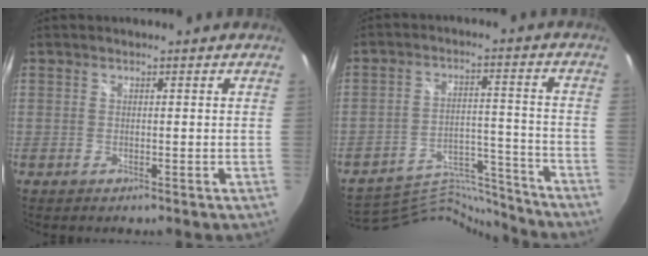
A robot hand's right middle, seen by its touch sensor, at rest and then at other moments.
{"total": 15.4, "force": [-15.2, 1.3, 1.8], "torque": [-0.042, 0.024, -0.239]}